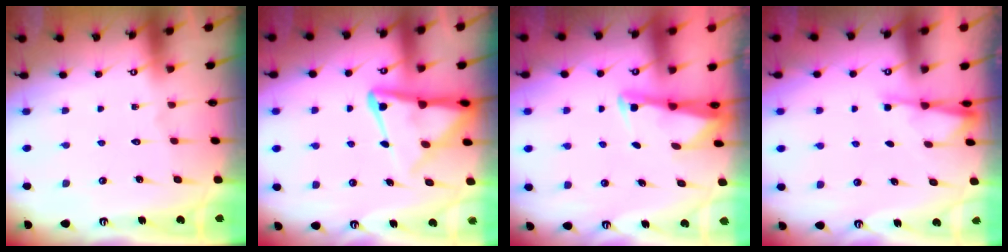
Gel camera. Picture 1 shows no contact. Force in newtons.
{"total": 11.1, "press": 11.1, "slide": 1.1}
{"total": 2.7, "press": 2.7, "slide": 0.3}
{"total": 1.9, "press": 1.9, "slide": 0.3}